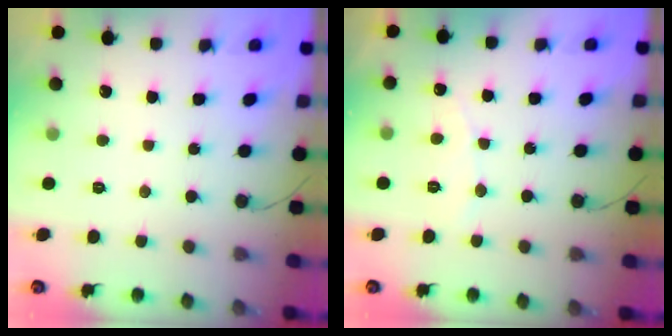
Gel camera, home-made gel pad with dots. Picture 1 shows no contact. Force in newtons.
{"total": 4.8, "press": 4.8, "slide": 0.3}